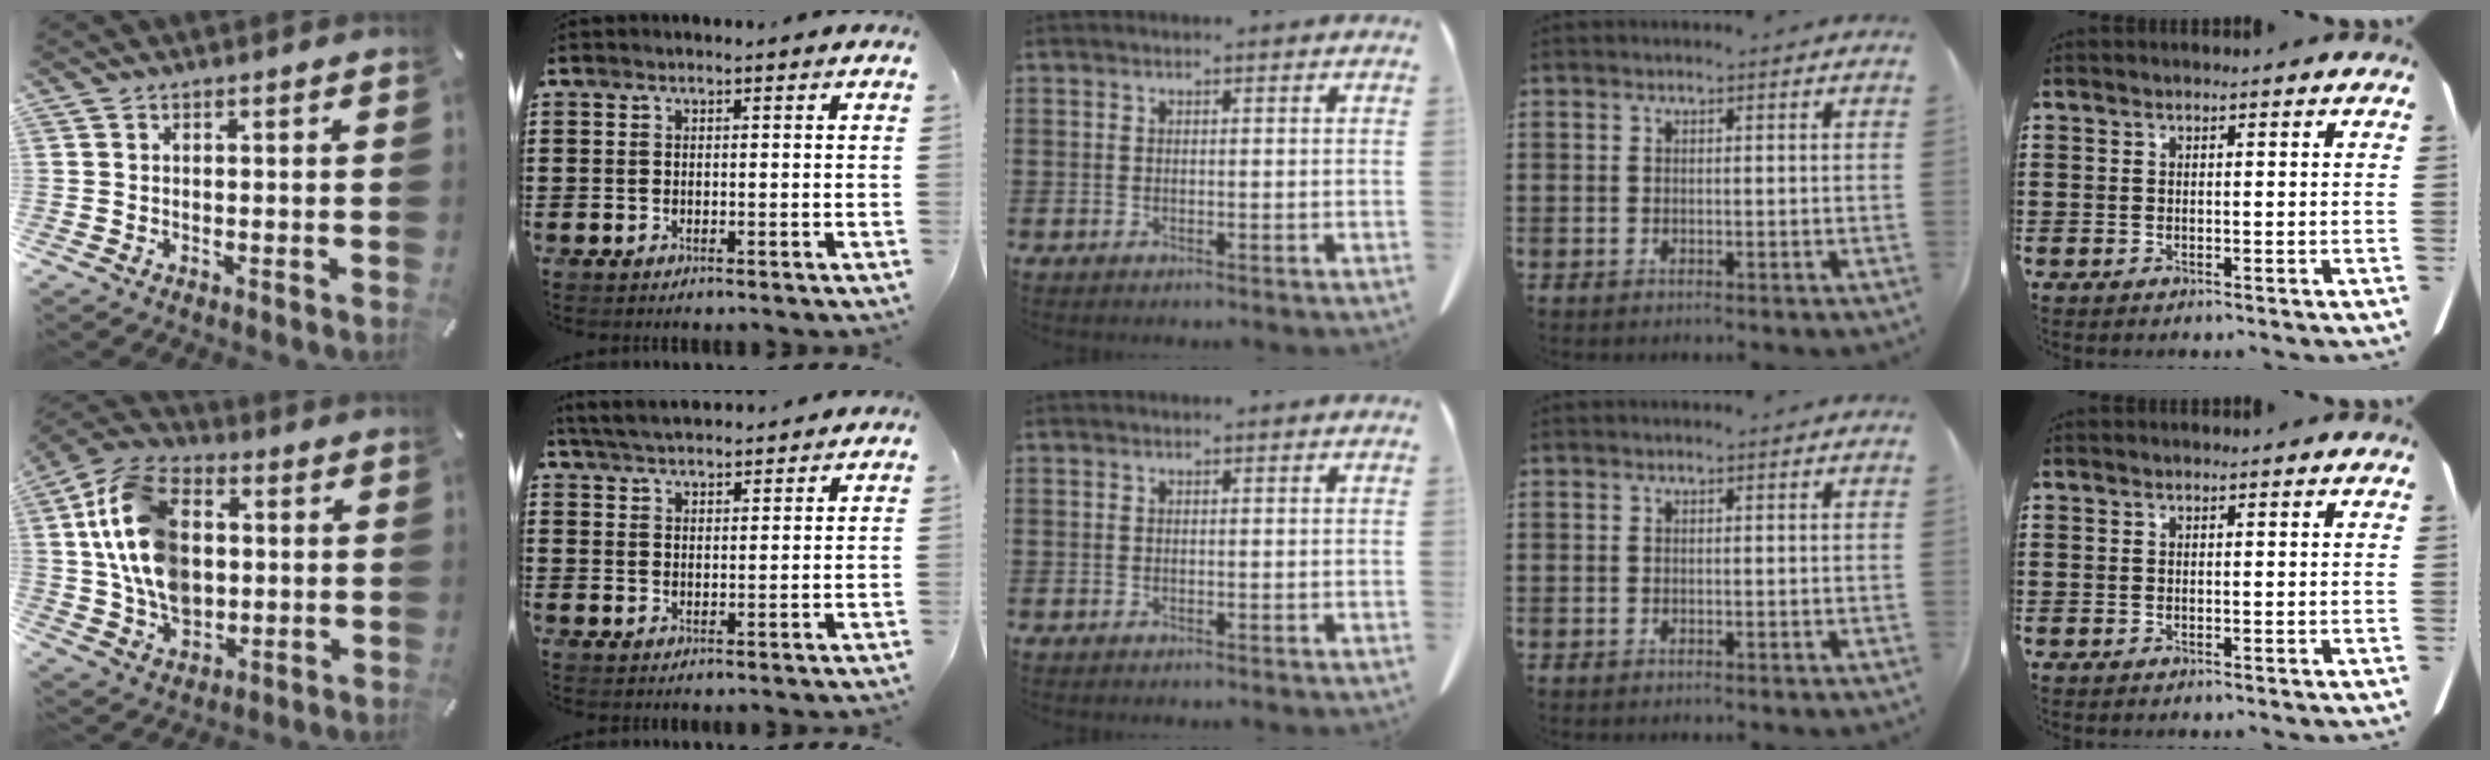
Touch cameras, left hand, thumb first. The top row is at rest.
{"thumb": {"total": 17.5, "force": [1.0, 12.8, 11.8], "torque": [-0.271, 0.009, 0.020]}, "index": {"total": 4.4, "force": [4.3, 0.2, 0.9], "torque": [-0.032, -0.012, 0.079]}}